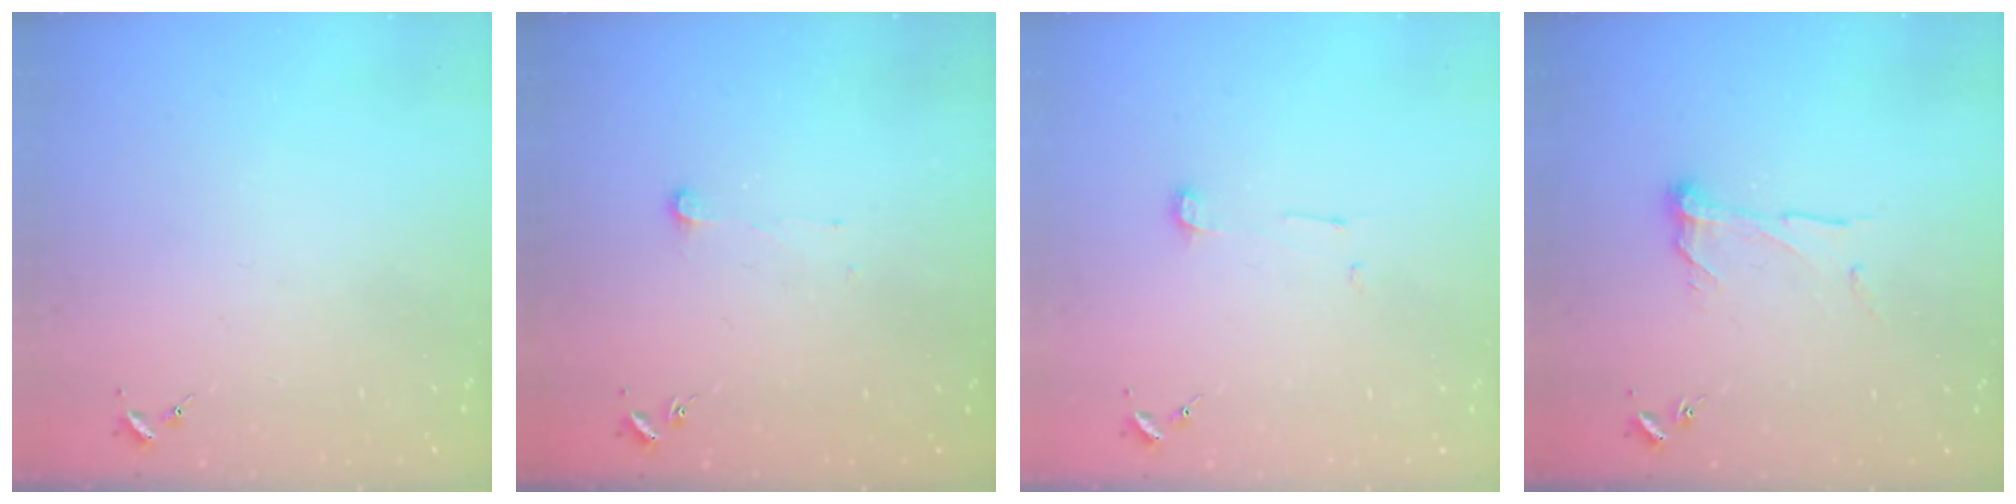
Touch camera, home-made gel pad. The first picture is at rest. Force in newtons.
{"total": 3.7, "press": 3.7, "slide": 0.4}
{"total": 4.9, "press": 4.9, "slide": 0.2}
{"total": 9.0, "press": 9.0, "slide": 0.4}